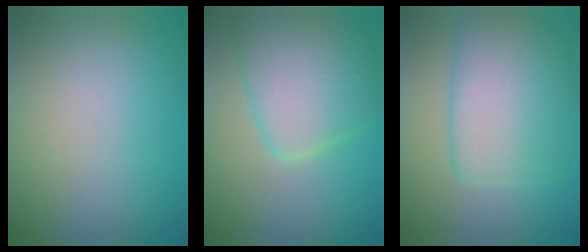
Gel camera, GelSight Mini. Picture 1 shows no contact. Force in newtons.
{"total": 5.6, "press": 5.6, "slide": 0.2}
{"total": 6.3, "press": 6.3, "slide": 0.1}